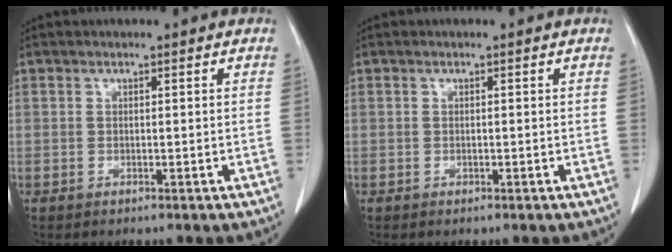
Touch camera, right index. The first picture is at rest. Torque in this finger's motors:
{"motor_torque": [0.12, -0.09, 0.03, 0.01]}